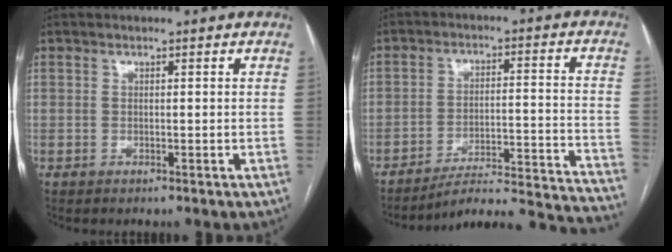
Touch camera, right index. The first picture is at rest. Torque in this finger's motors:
{"motor_torque": [-0.71, -0.74, -0.03, 0.01]}